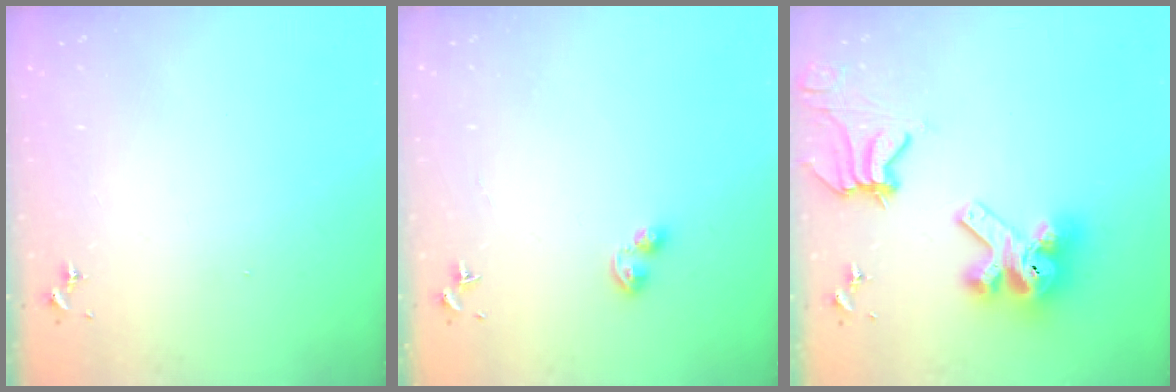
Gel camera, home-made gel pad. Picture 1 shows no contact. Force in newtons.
{"total": 4.3, "press": 4.2, "slide": 0.7}
{"total": 17.2, "press": 17.1, "slide": 2.1}